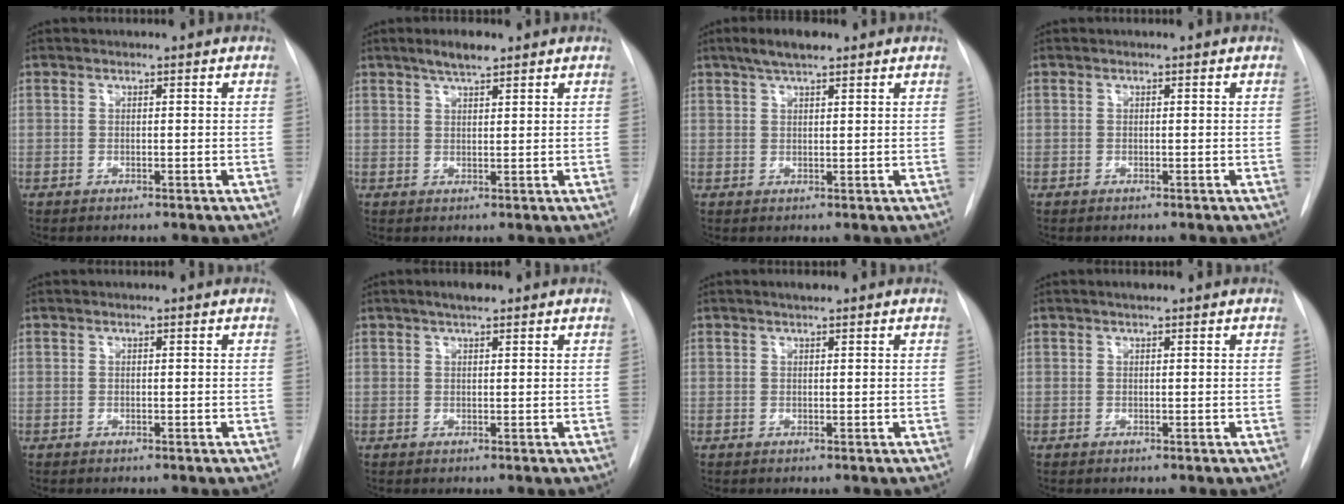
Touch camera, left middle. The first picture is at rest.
{"total": 3.6, "force": [2.7, 0.8, 2.2], "torque": [-0.042, 0.006, 0.047]}
{"total": 4.4, "force": [3.1, 1.1, 2.8], "torque": [-0.055, 0.012, 0.054]}
{"total": 0.0}
{"total": 0.0}
{"total": 2.4, "force": [1.7, 0.6, 1.6], "torque": [-0.028, 0.008, 0.026]}
{"total": 1.2, "force": [1.0, 0.3, 0.7], "torque": [-0.014, 0.005, 0.016]}
{"total": 0.9, "force": [0.7, 0.2, 0.6], "torque": [-0.012, 0.006, 0.011]}